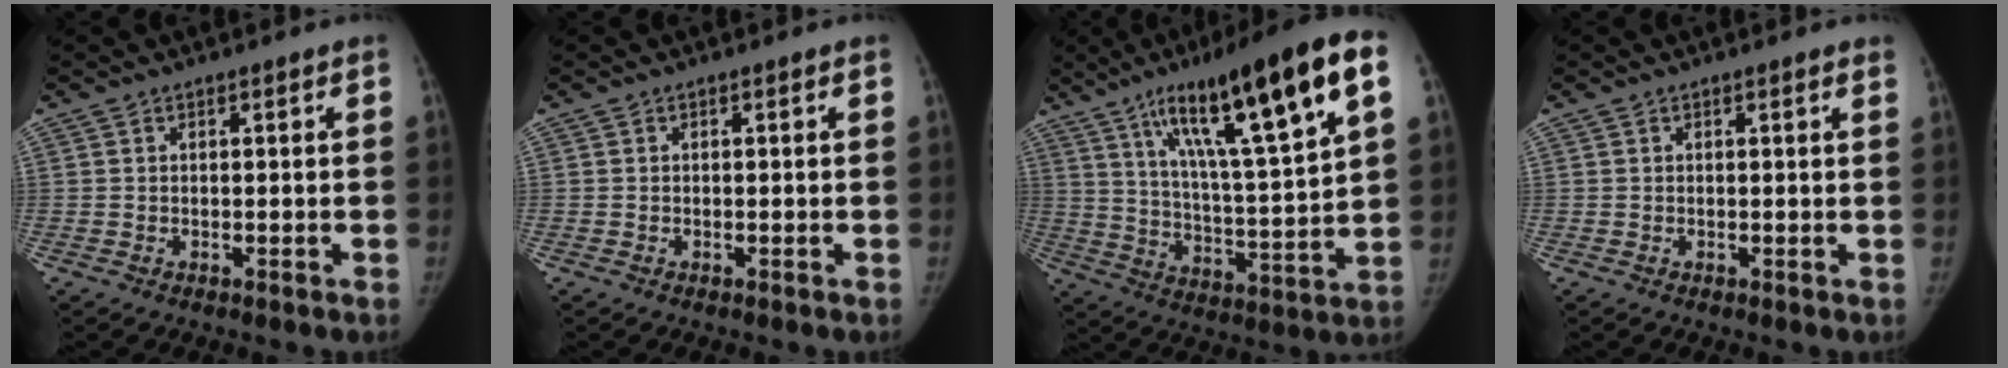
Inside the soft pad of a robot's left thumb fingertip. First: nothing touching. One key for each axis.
{"total": 0.0}
{"total": 25.8, "fx": 12.4, "fy": 4.5, "fz": 22.2, "tx": -0.338, "ty": -0.019, "tz": 0.204}
{"total": 0.9, "fx": 0.7, "fy": 0.1, "fz": 0.6, "tx": -0.003, "ty": 0.003, "tz": 0.007}